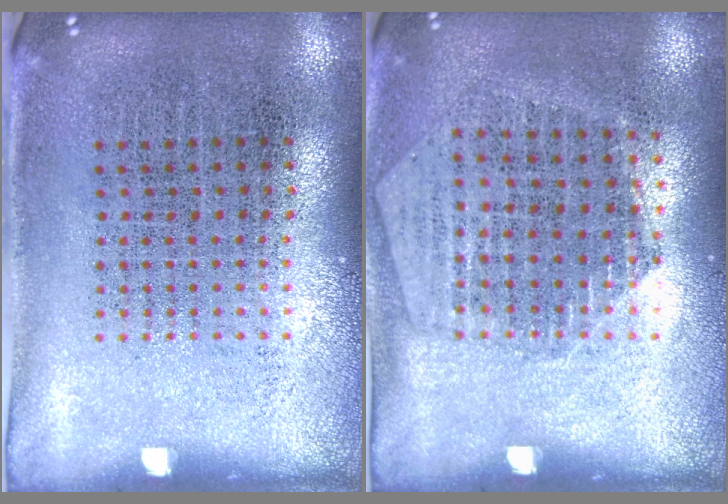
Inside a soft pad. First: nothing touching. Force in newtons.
{"total": 1.4, "press": 1.3, "slide": 0.4}